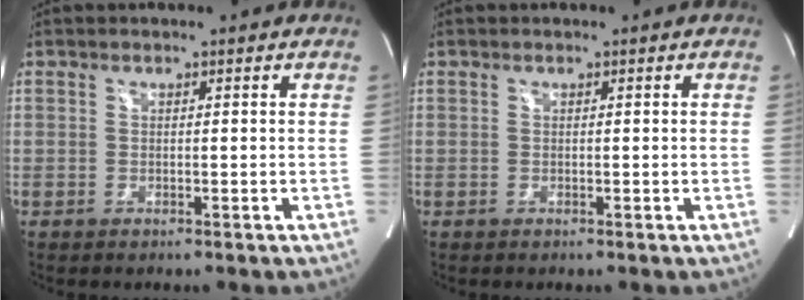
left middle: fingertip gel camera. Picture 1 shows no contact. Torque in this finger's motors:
{"motor_torque": [0.71, 0.00, -0.18, -0.07]}